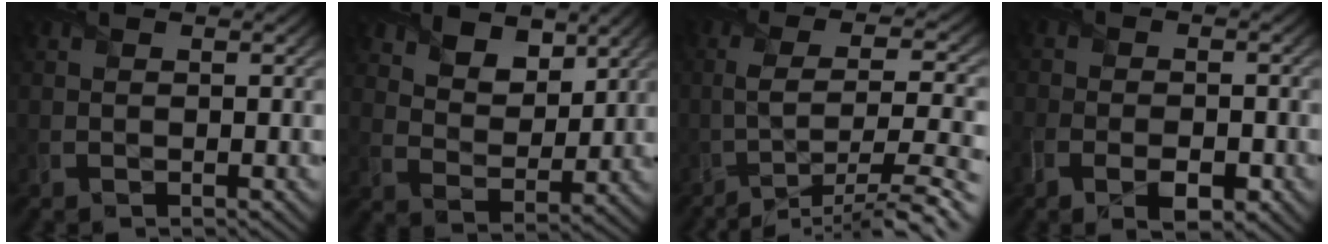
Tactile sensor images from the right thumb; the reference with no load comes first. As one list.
[{"total": 6.9, "force": [4.5, 4.0, 3.4], "torque": [-0.070, -0.028, 0.088]}, {"total": 10.0, "force": [-5.2, 2.7, 8.1], "torque": [-0.123, 0.001, -0.086]}, {"total": 5.5, "force": [-2.7, 3.0, 3.8], "torque": [-0.068, -0.006, -0.049]}]